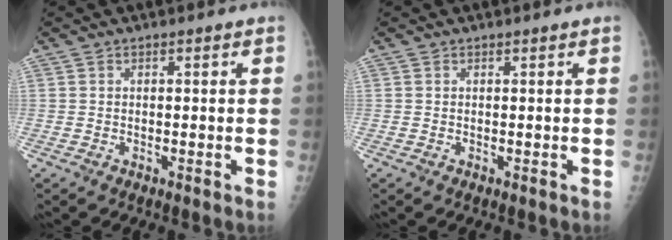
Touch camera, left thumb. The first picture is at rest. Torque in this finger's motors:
{"motor_torque": [-0.04, 0.04, -0.13, -0.03, -0.03]}